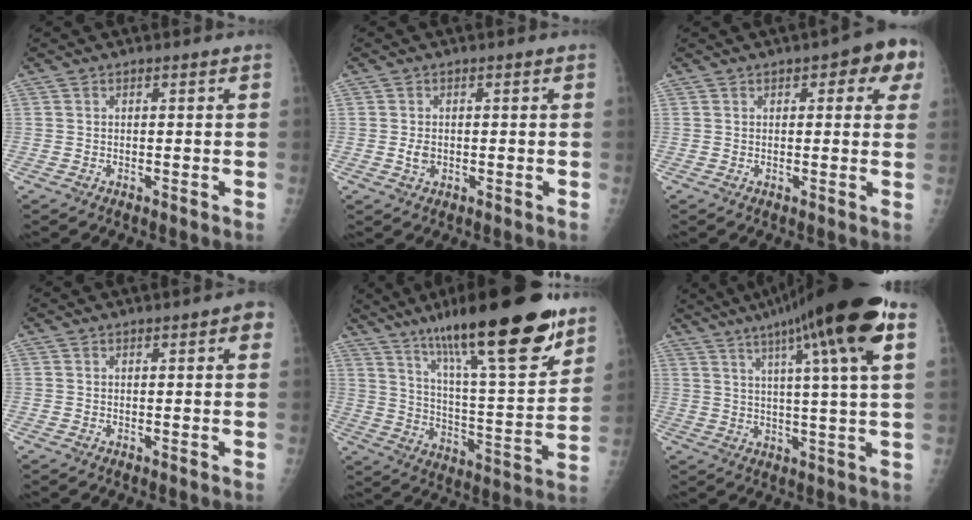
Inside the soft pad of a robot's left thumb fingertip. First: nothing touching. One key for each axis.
{"total": 2.0, "fx": -0.2, "fy": 1.5, "fz": 1.4, "tx": -0.017, "ty": 0.001, "tz": -0.001}
{"total": 7.1, "fx": 2.9, "fy": 3.1, "fz": 5.7, "tx": -0.027, "ty": 0.001, "tz": 0.025}
{"total": 2.9, "fx": 1.2, "fy": 0.9, "fz": 2.4, "tx": -0.016, "ty": 0.002, "tz": 0.011}
{"total": 26.5, "fx": 17.2, "fy": 5.3, "fz": 19.4, "tx": -0.285, "ty": -0.063, "tz": 0.280}
{"total": 21.3, "fx": 10.7, "fy": 1.7, "fz": 18.3, "tx": -0.278, "ty": 0.002, "tz": 0.151}